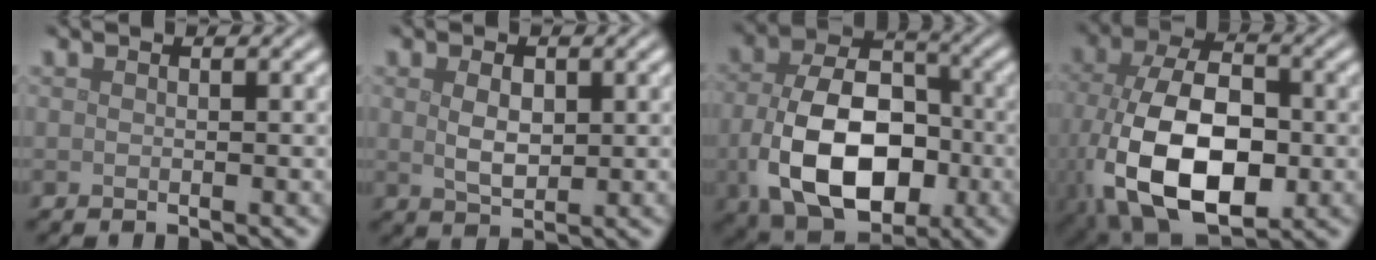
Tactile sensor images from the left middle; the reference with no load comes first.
{"total": 2.7, "force": [0.6, 1.6, 2.1], "torque": [-0.045, -0.003, 0.015]}
{"total": 11.6, "force": [-2.4, 7.6, 8.4], "torque": [-0.168, -0.018, -0.036]}
{"total": 13.8, "force": [-2.7, 8.3, 10.7], "torque": [-0.230, -0.029, -0.042]}